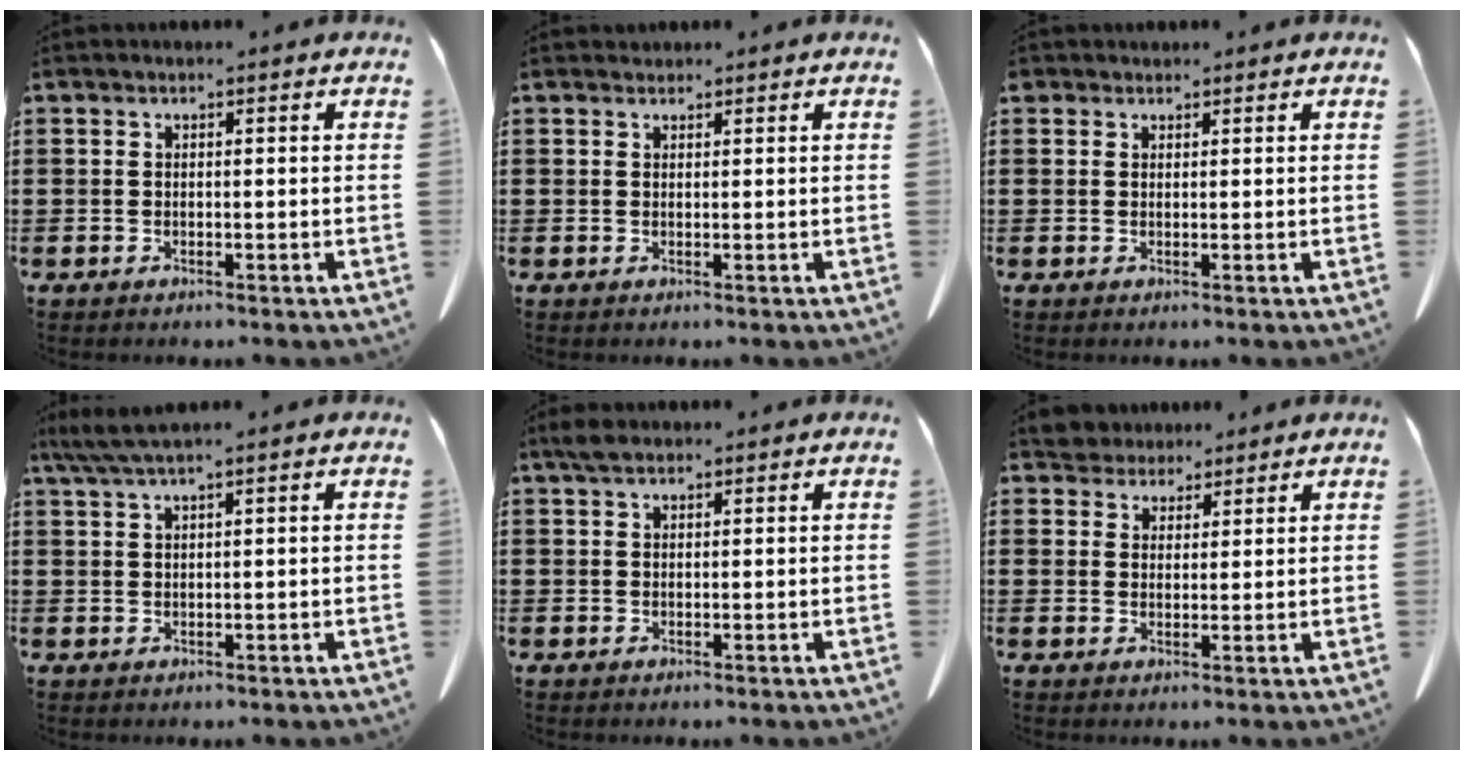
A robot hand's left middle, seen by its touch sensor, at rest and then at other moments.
{"total": 0.8, "force": [0.7, 0.2, 0.0], "torque": [-0.002, -0.001, 0.016]}
{"total": 1.1, "force": [0.9, 0.6, 0.1], "torque": [-0.005, 0.001, 0.020]}
{"total": 2.8, "force": [1.9, -0.3, 2.0], "torque": [-0.042, -0.002, 0.039]}
{"total": 1.9, "force": [1.4, 0.8, 0.9], "torque": [-0.022, 0.002, 0.028]}
{"total": 3.7, "force": [3.4, 1.3, 0.0], "torque": [-0.014, -0.006, 0.068]}